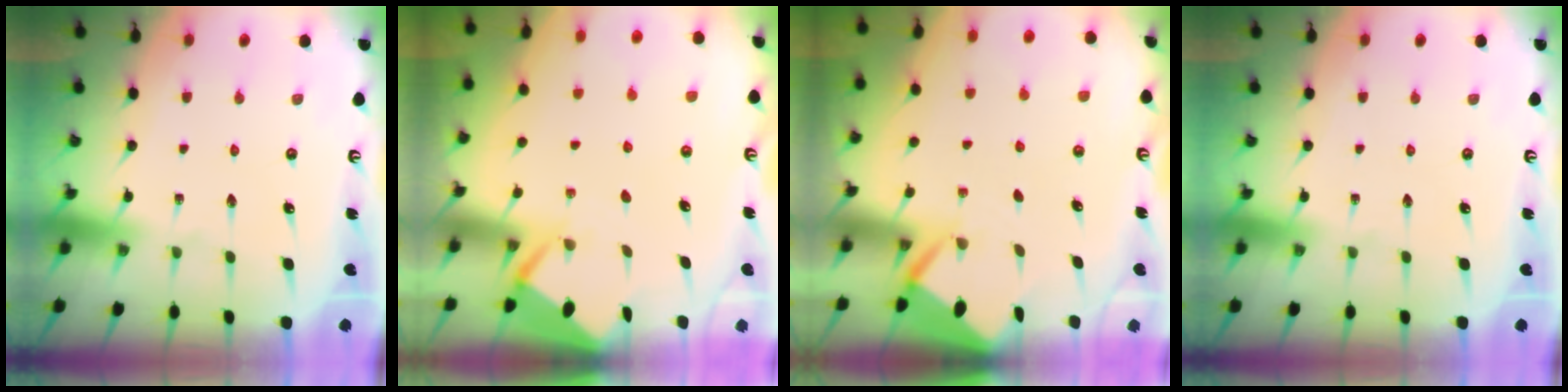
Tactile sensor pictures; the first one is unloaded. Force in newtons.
{"total": 2.6, "press": 2.6, "slide": 0.3}
{"total": 2.6, "press": 2.6, "slide": 0.3}
{"total": 0.0}